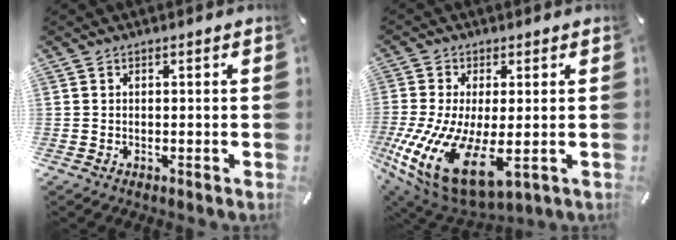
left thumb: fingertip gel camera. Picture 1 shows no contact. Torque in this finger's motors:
{"motor_torque": [0.95, 4.06, 1.97, 0.81, 0.83]}